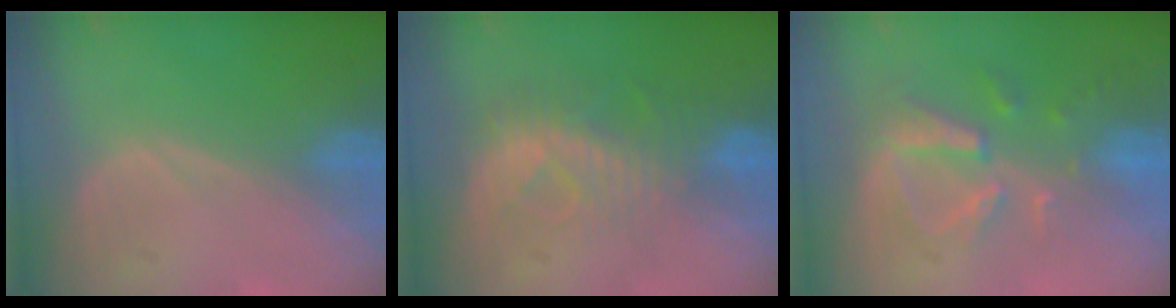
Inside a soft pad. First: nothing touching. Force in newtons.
{"total": 8.2, "press": 7.4, "slide": 3.5}
{"total": 8.1, "press": 7.4, "slide": 3.4}